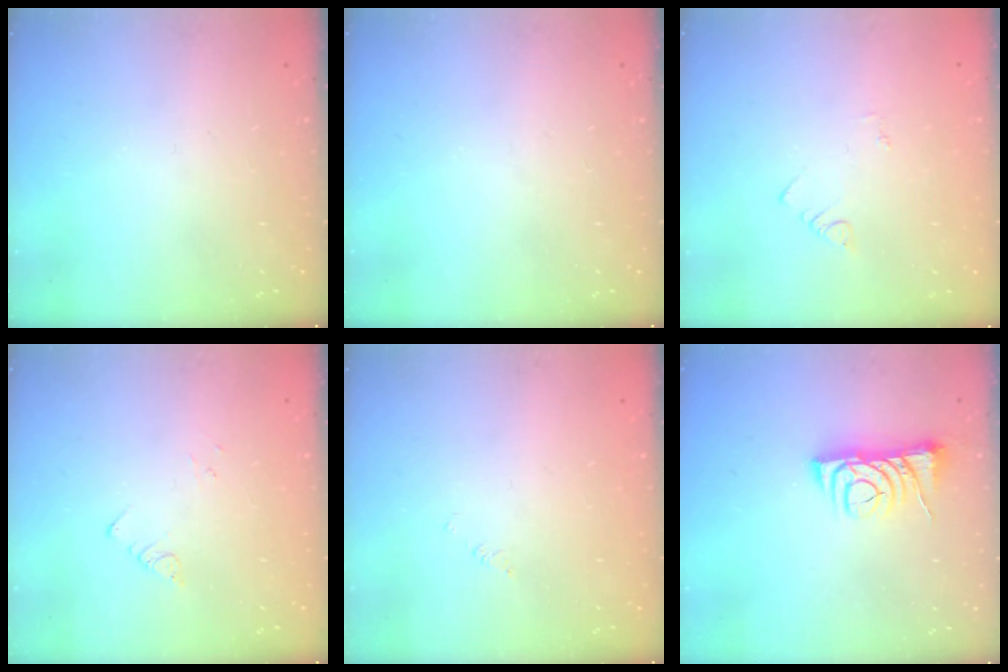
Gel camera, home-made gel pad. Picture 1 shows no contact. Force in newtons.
{"total": 0.0}
{"total": 1.1, "press": 1.1, "slide": 0.3}
{"total": 1.9, "press": 1.9, "slide": 0.2}
{"total": 1.7, "press": 1.7, "slide": 0.3}
{"total": 9.8, "press": 9.7, "slide": 1.1}